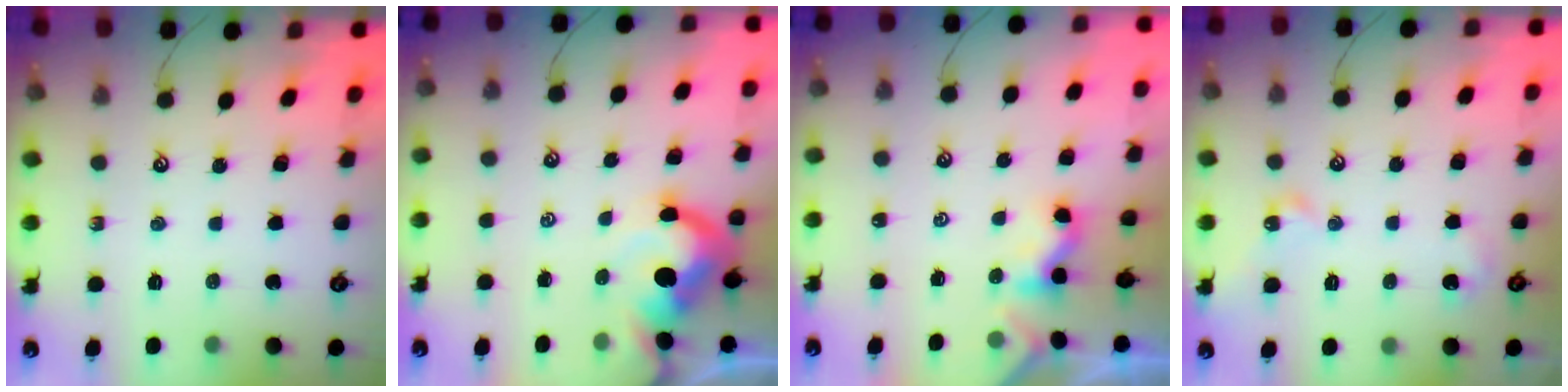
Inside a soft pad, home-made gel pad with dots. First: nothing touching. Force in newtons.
{"total": 6.7, "press": 6.6, "slide": 1.1}
{"total": 1.2, "press": 1.1, "slide": 0.5}
{"total": 4.0, "press": 3.9, "slide": 0.6}